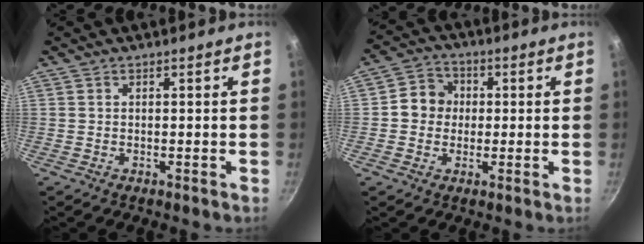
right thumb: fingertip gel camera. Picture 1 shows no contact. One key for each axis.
{"total": 6.7, "fx": 0.3, "fy": 6.1, "fz": 2.7, "tx": -0.011, "ty": 0.013, "tz": -0.011}